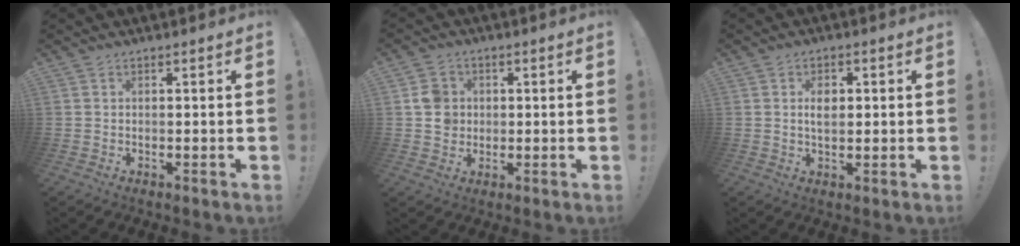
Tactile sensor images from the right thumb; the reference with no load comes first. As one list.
[{"total": 6.7, "force": [1.0, 6.2, 2.2], "torque": [-0.025, 0.006, 0.024]}, {"total": 4.3, "force": [0.5, 2.8, 3.2], "torque": [-0.047, 0.003, 0.005]}]